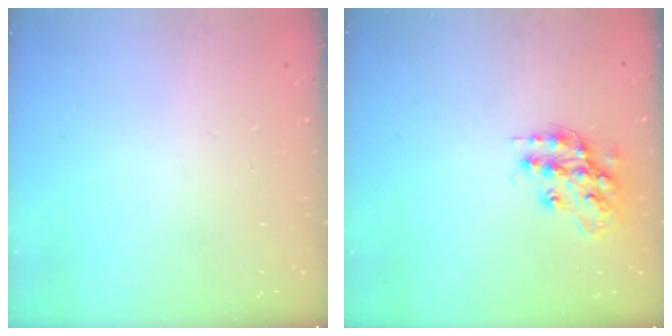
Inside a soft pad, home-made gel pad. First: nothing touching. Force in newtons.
{"total": 15.0, "press": 15.0, "slide": 1.2}